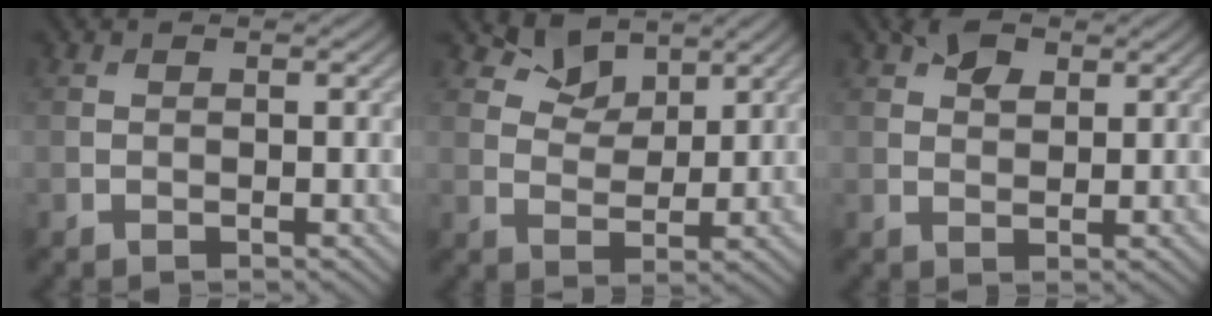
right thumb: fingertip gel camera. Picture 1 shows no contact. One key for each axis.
{"total": 5.1, "fx": 3.7, "fy": 2.8, "fz": 2.1, "tx": -0.046, "ty": -0.005, "tz": 0.070}
{"total": 3.2, "fx": 1.7, "fy": 2.0, "fz": 1.8, "tx": -0.037, "ty": 0.003, "tz": 0.029}